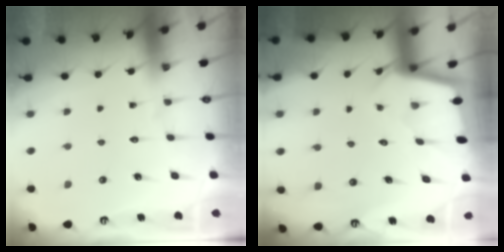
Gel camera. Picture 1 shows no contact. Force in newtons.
{"total": 2.0, "press": 2.0, "slide": 0.1}